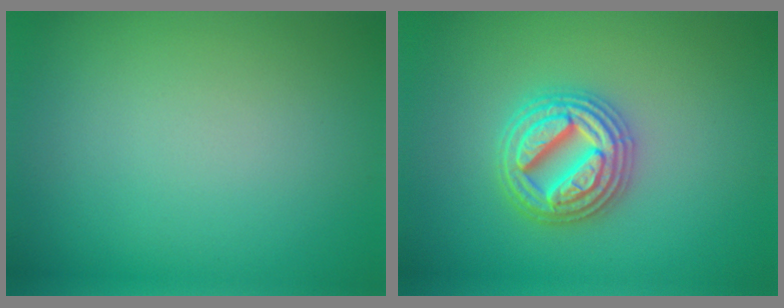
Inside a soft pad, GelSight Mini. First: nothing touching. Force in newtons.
{"total": 4.9, "press": 4.8, "slide": 0.7}